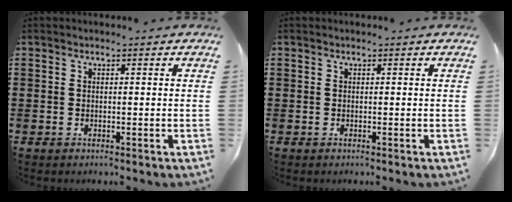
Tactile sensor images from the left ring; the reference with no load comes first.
{"total": 0.0}